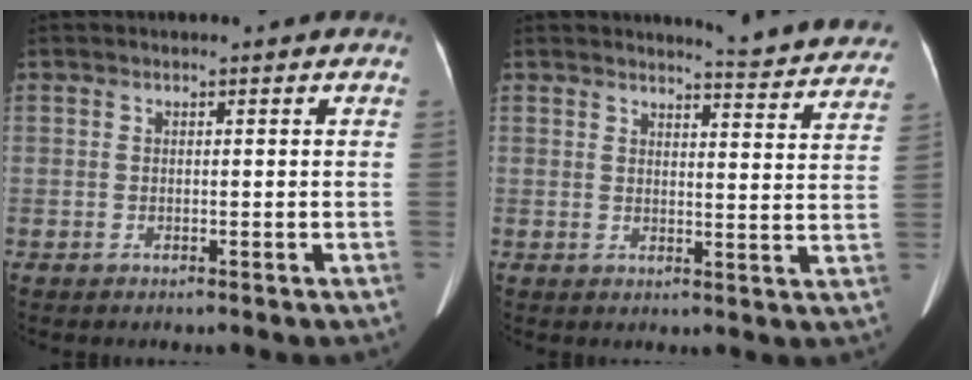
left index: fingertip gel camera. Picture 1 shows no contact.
{"total": 10.9, "force": [10.7, 0.5, 2.0], "torque": [-0.012, -0.049, 0.103]}